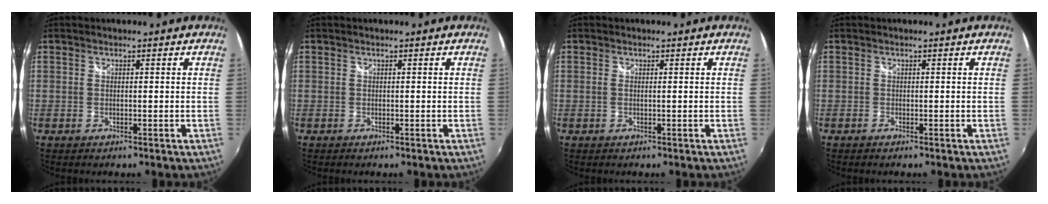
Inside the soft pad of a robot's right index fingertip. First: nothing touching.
{"total": 0.0}
{"total": 0.6, "force": [-0.1, -0.1, 0.6], "torque": [-0.012, 0.000, -0.003]}
{"total": 0.0}